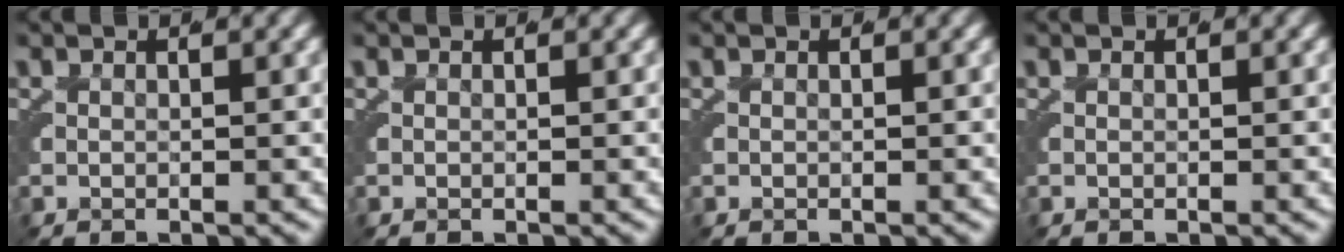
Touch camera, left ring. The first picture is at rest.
{"total": 0.0}
{"total": 0.0}
{"total": 0.0}